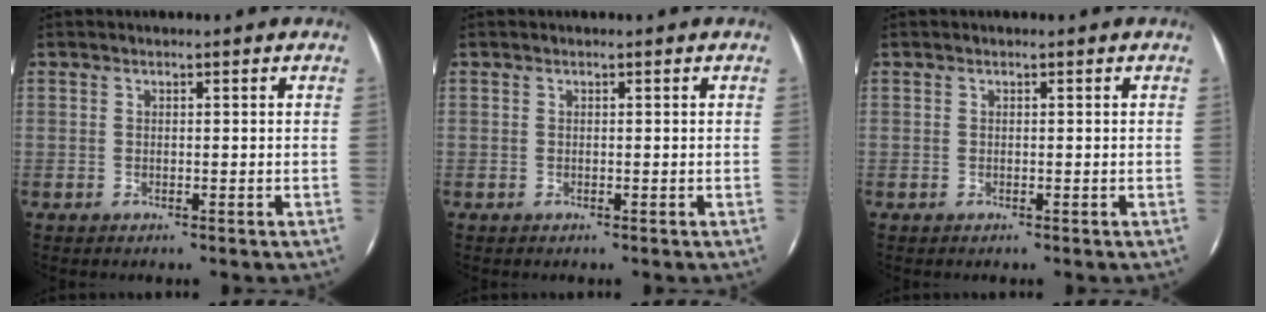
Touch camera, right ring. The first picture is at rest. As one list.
[{"total": 0.0}, {"total": 0.0}]